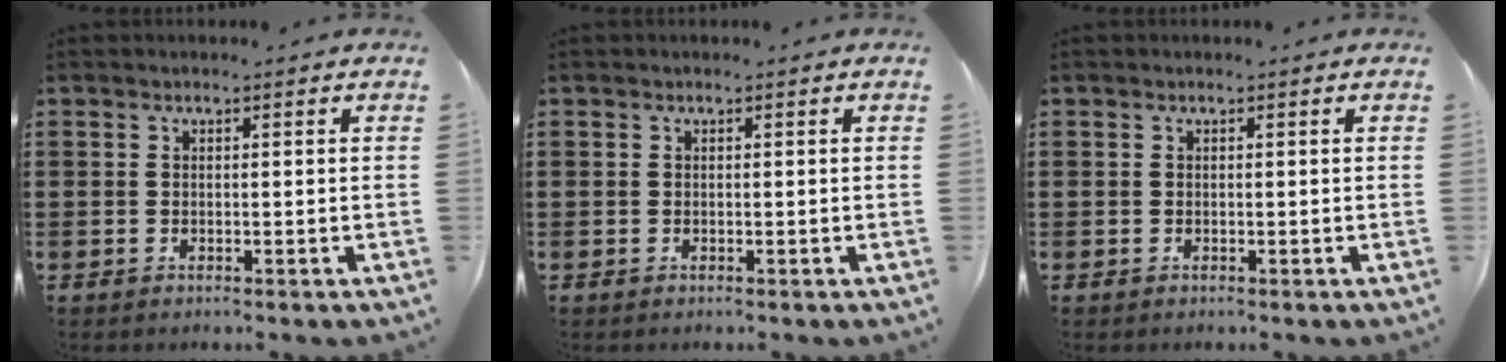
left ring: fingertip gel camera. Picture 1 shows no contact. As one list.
[{"total": 0.0}, {"total": 0.0}]